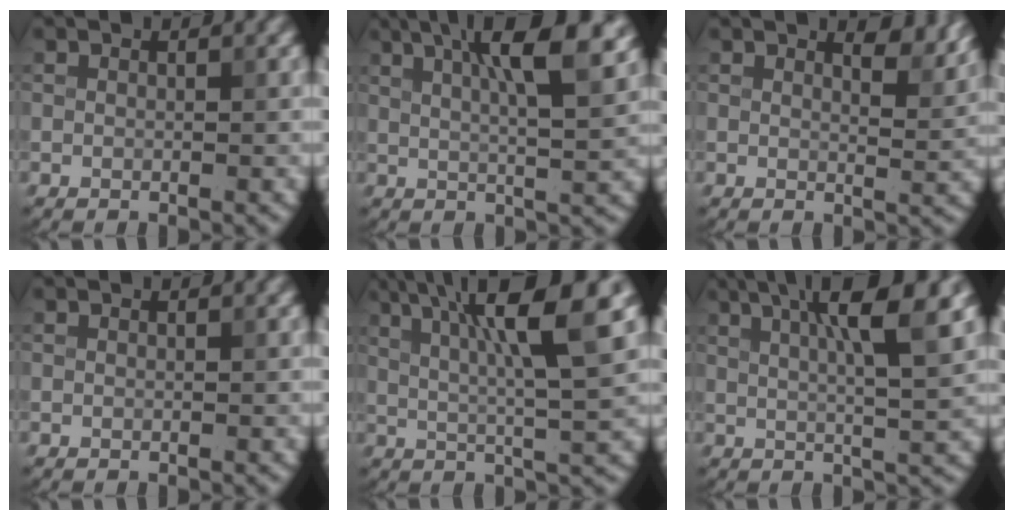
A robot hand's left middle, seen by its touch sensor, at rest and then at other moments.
{"total": 9.1, "force": [3.9, 2.2, 7.8], "torque": [-0.093, 0.024, 0.049]}
{"total": 3.4, "force": [2.5, 0.9, 2.1], "torque": [-0.027, 0.000, 0.035]}
{"total": 0.0}
{"total": 9.9, "force": [3.8, 1.5, 9.0], "torque": [-0.137, 0.012, 0.064]}
{"total": 7.8, "force": [2.9, 1.4, 7.1], "torque": [-0.094, 0.011, 0.045]}